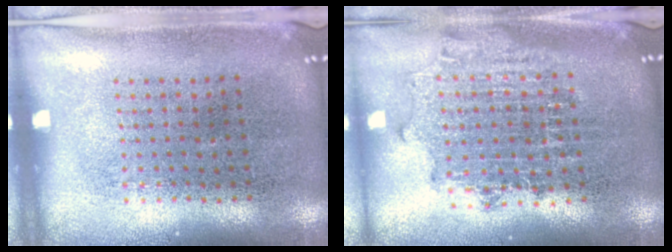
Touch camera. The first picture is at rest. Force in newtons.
{"total": 1.7, "press": 1.4, "slide": 1.0}